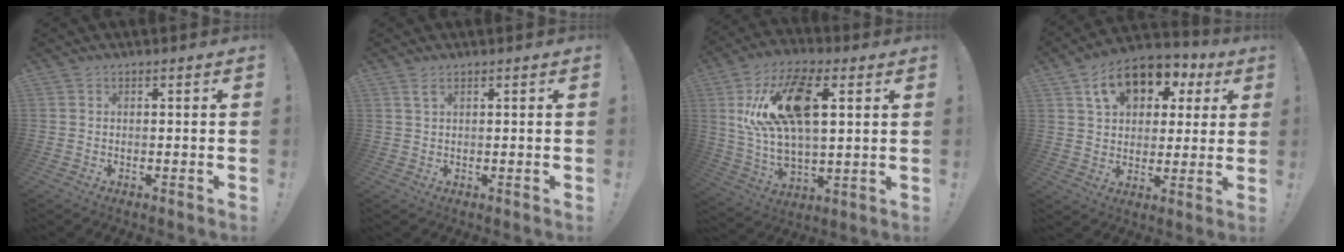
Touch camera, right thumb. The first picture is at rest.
{"total": 2.4, "force": [1.4, 0.8, 1.8], "torque": [-0.030, -0.002, 0.024]}
{"total": 20.0, "force": [6.2, 10.4, 15.9], "torque": [-0.282, -0.008, 0.104]}
{"total": 14.5, "force": [6.6, 10.1, 8.0], "torque": [-0.116, -0.023, 0.122]}